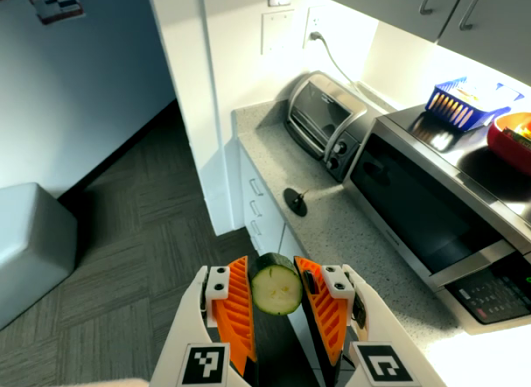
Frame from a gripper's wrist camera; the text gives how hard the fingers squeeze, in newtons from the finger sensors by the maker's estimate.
{"total": 9.9, "left": 9.8, "right": 9.9}